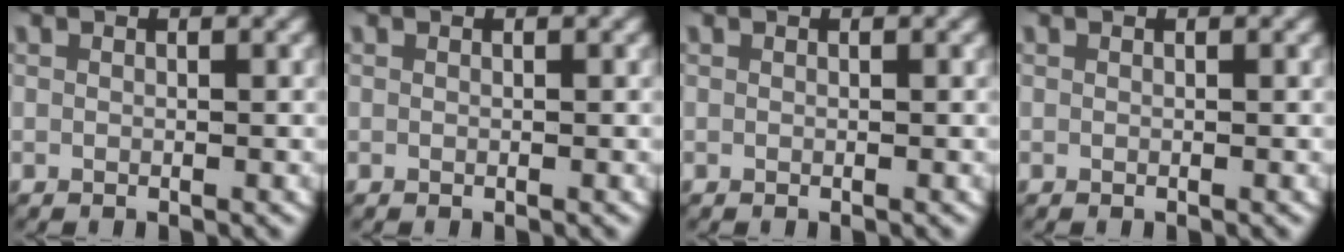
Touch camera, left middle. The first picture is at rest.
{"total": 0.0}
{"total": 0.0}
{"total": 0.0}